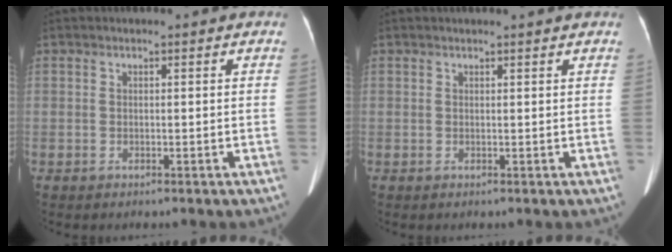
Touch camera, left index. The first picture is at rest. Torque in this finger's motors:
{"motor_torque": [0.21, -0.04, -0.02, -0.01]}